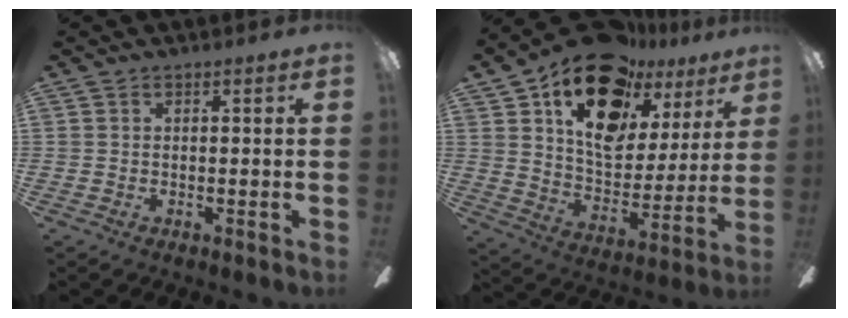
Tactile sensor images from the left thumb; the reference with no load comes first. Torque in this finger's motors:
{"motor_torque": [0.52, 1.22, 1.81, -0.96, 0.18]}